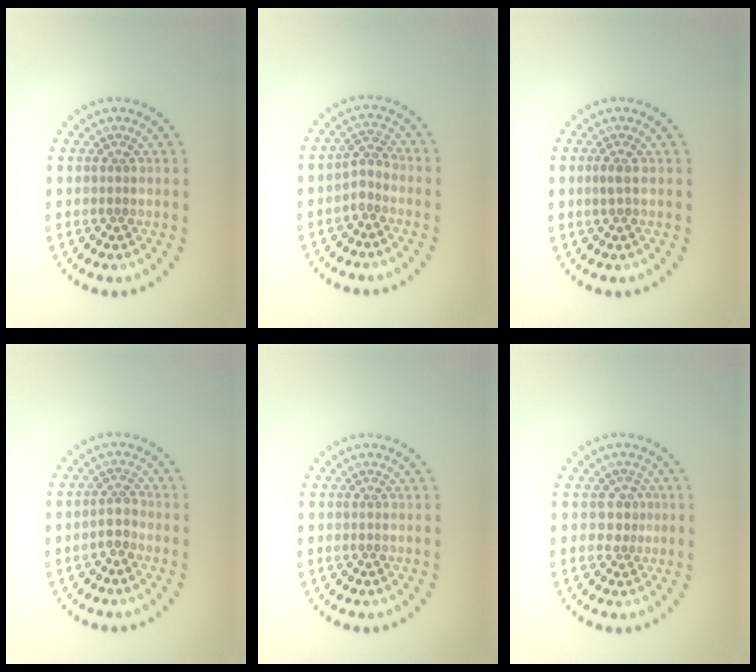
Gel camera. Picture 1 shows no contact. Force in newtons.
{"total": 1.6, "press": 1.3, "slide": 1.0}
{"total": 0.8, "press": 0.7, "slide": 0.4}
{"total": 1.5, "press": 1.2, "slide": 0.9}
{"total": 0.0}
{"total": 1.6, "press": 1.2, "slide": 1.0}